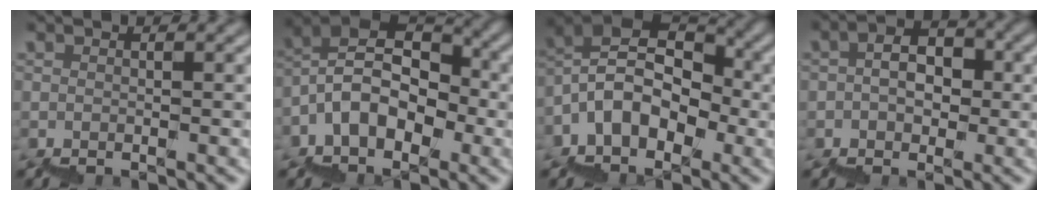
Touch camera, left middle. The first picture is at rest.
{"total": 6.2, "force": [-0.6, 4.1, 4.6], "torque": [-0.070, 0.023, -0.017]}
{"total": 6.6, "force": [0.1, 4.6, 4.7], "torque": [-0.071, 0.029, -0.005]}
{"total": 2.4, "force": [0.1, 1.8, 1.5], "torque": [-0.024, 0.011, -0.005]}